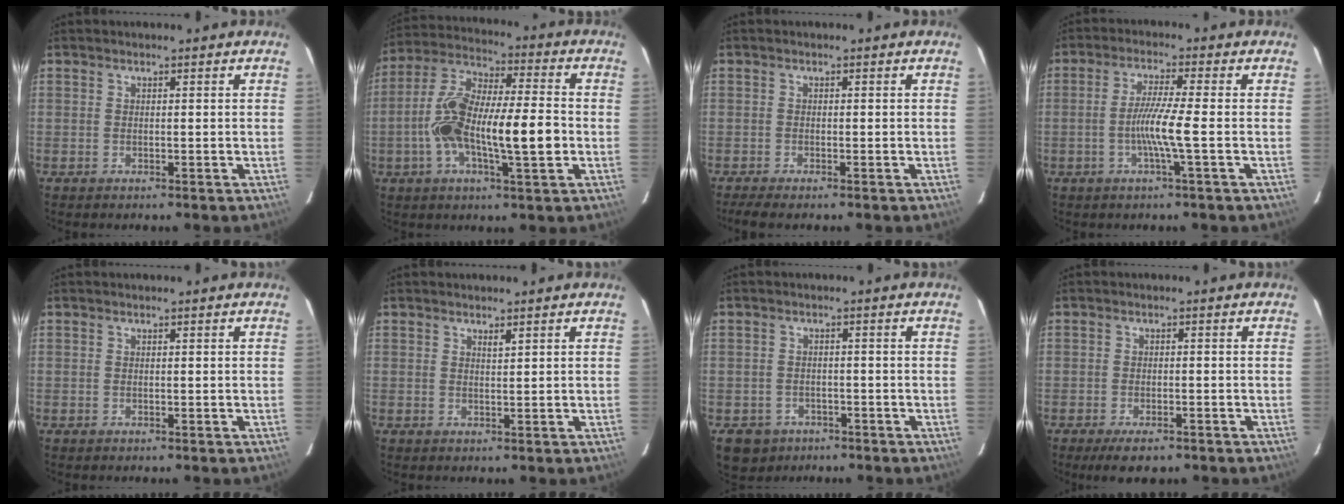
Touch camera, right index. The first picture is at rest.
{"total": 15.7, "force": [-2.7, 3.5, 15.1], "torque": [-0.287, 0.016, -0.049]}
{"total": 3.2, "force": [-2.6, 0.1, 1.9], "torque": [-0.032, -0.008, -0.042]}
{"total": 5.8, "force": [-1.3, -0.9, 5.6], "torque": [-0.108, -0.004, -0.028]}
{"total": 0.0}
{"total": 0.8, "force": [0.6, 0.0, 0.5], "torque": [-0.011, -0.002, 0.012]}
{"total": 4.7, "force": [-2.7, 3.8, 0.3], "torque": [-0.009, 0.007, -0.038]}
{"total": 4.3, "force": [-3.0, 1.7, 2.5], "torque": [-0.040, -0.004, -0.044]}